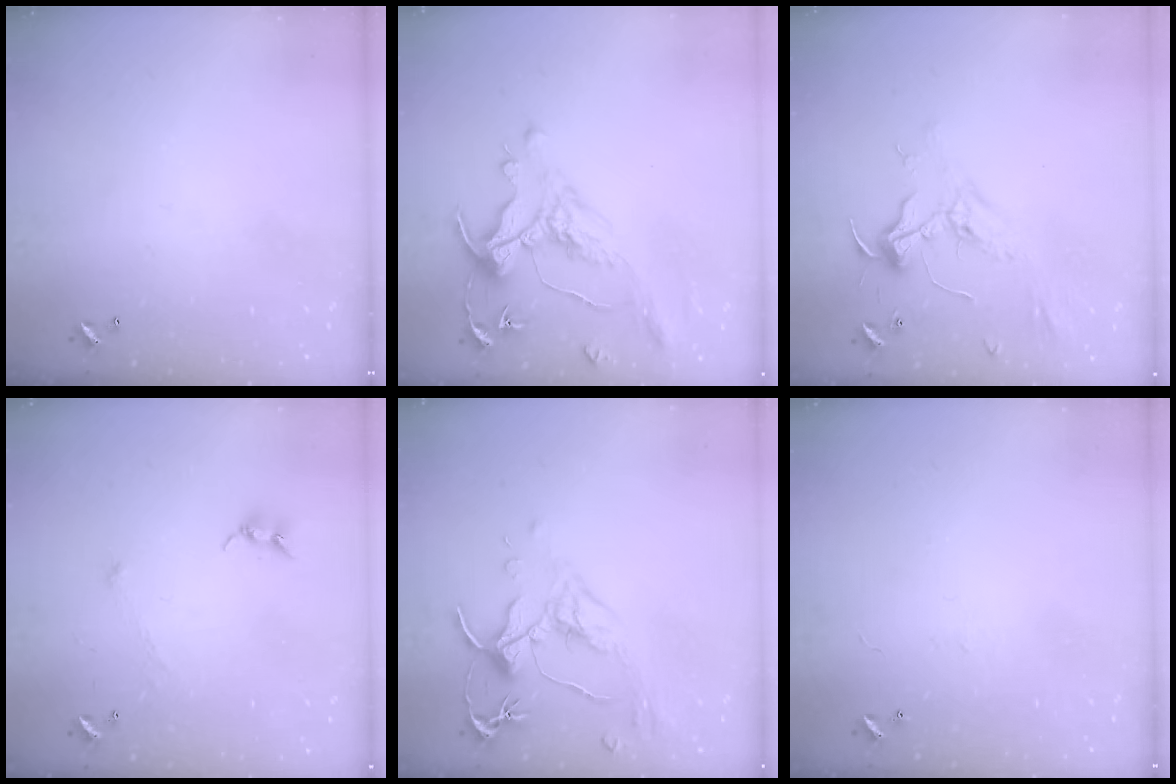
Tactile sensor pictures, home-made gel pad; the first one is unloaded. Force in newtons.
{"total": 1.0, "press": 0.3, "slide": 1.0}
{"total": 2.3, "press": 2.2, "slide": 0.8}
{"total": 0.6, "press": 0.4, "slide": 0.4}
{"total": 1.5, "press": 1.4, "slide": 0.6}
{"total": 0.6, "press": 0.5, "slide": 0.4}